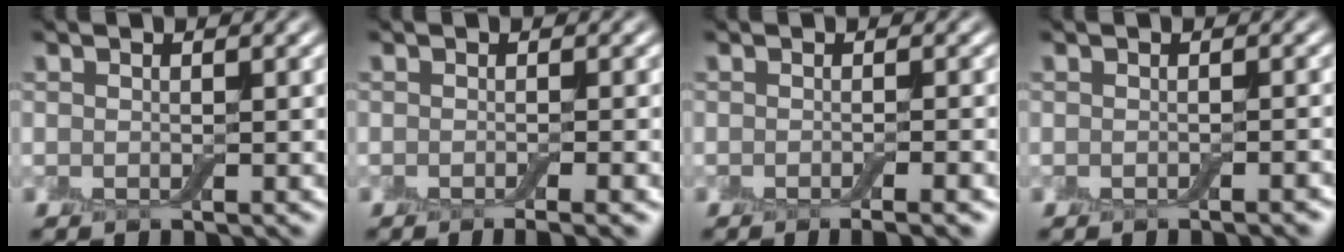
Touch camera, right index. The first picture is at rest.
{"total": 3.0, "force": [-1.3, 0.8, 2.6], "torque": [-0.021, -0.001, -0.018]}
{"total": 3.2, "force": [-1.5, 0.8, 2.7], "torque": [-0.023, 0.000, -0.020]}
{"total": 1.0, "force": [-0.6, 0.2, 0.8], "torque": [-0.006, 0.001, -0.010]}